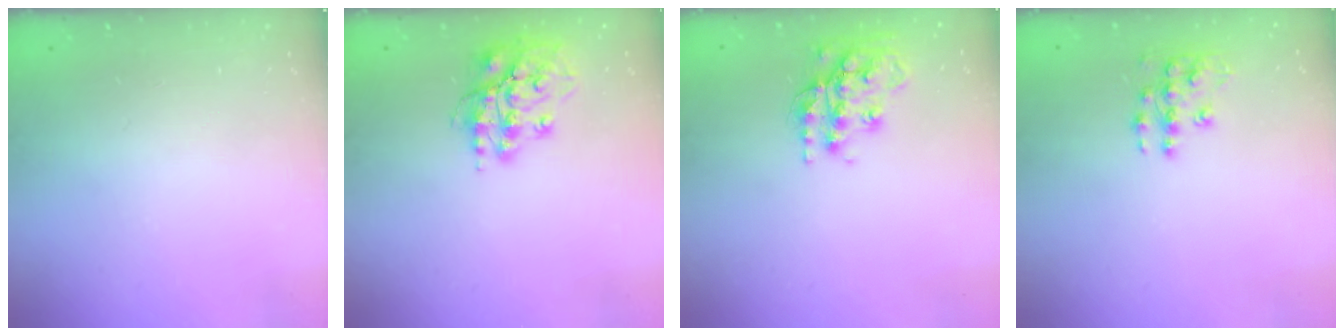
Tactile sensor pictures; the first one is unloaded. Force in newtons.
{"total": 13.9, "press": 13.7, "slide": 2.0}
{"total": 17.1, "press": 17.1, "slide": 1.4}
{"total": 10.0, "press": 10.0, "slide": 0.7}